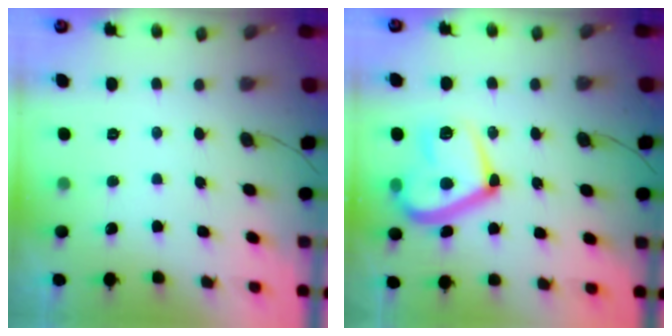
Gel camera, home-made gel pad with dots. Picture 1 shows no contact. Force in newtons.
{"total": 16.8, "press": 16.7, "slide": 1.7}